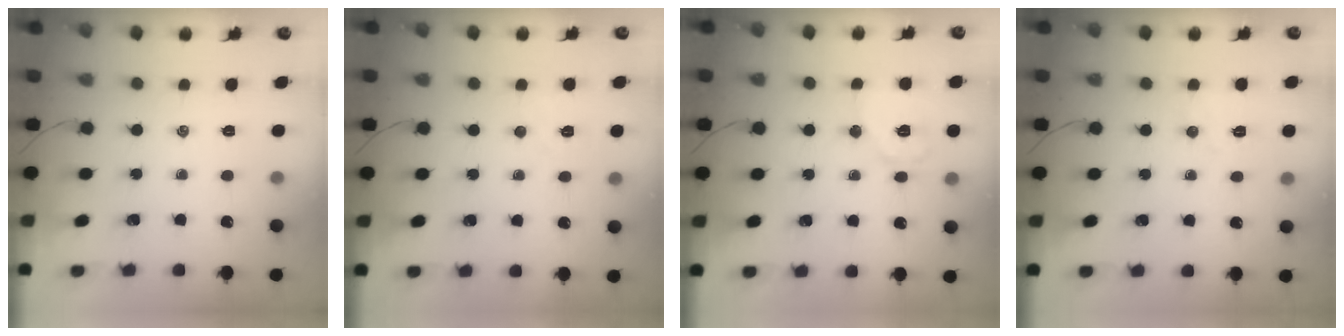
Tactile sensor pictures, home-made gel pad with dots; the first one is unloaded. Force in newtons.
{"total": 3.9, "press": 3.8, "slide": 0.9}
{"total": 9.7, "press": 9.7, "slide": 0.8}
{"total": 4.5, "press": 4.4, "slide": 1.0}